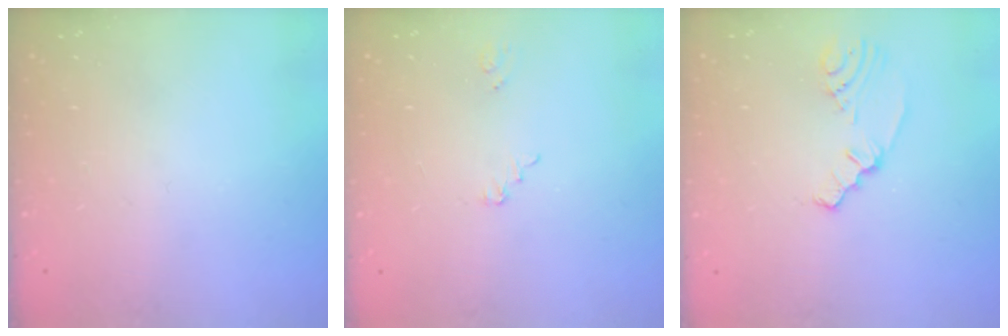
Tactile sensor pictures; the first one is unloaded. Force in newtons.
{"total": 2.2, "press": 2.2, "slide": 0.2}
{"total": 2.1, "press": 1.7, "slide": 1.2}